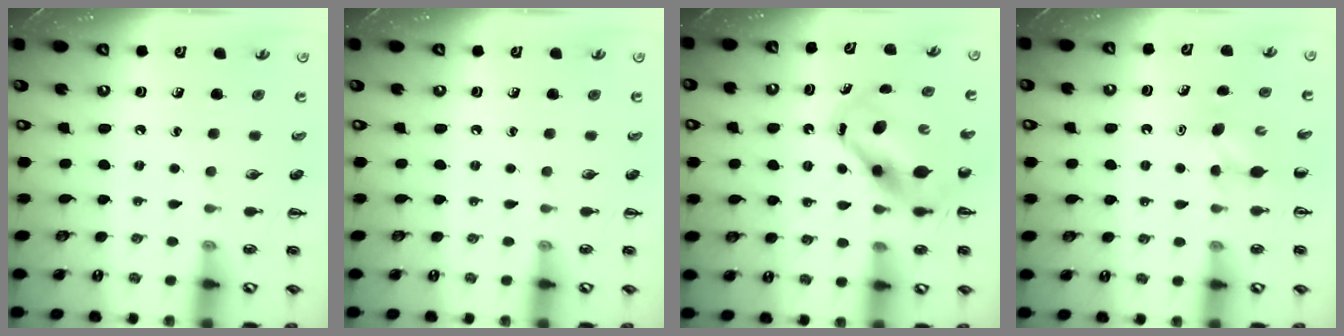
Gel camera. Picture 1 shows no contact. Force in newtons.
{"total": 0.0}
{"total": 7.1, "press": 6.8, "slide": 2.0}
{"total": 3.5, "press": 3.3, "slide": 1.0}